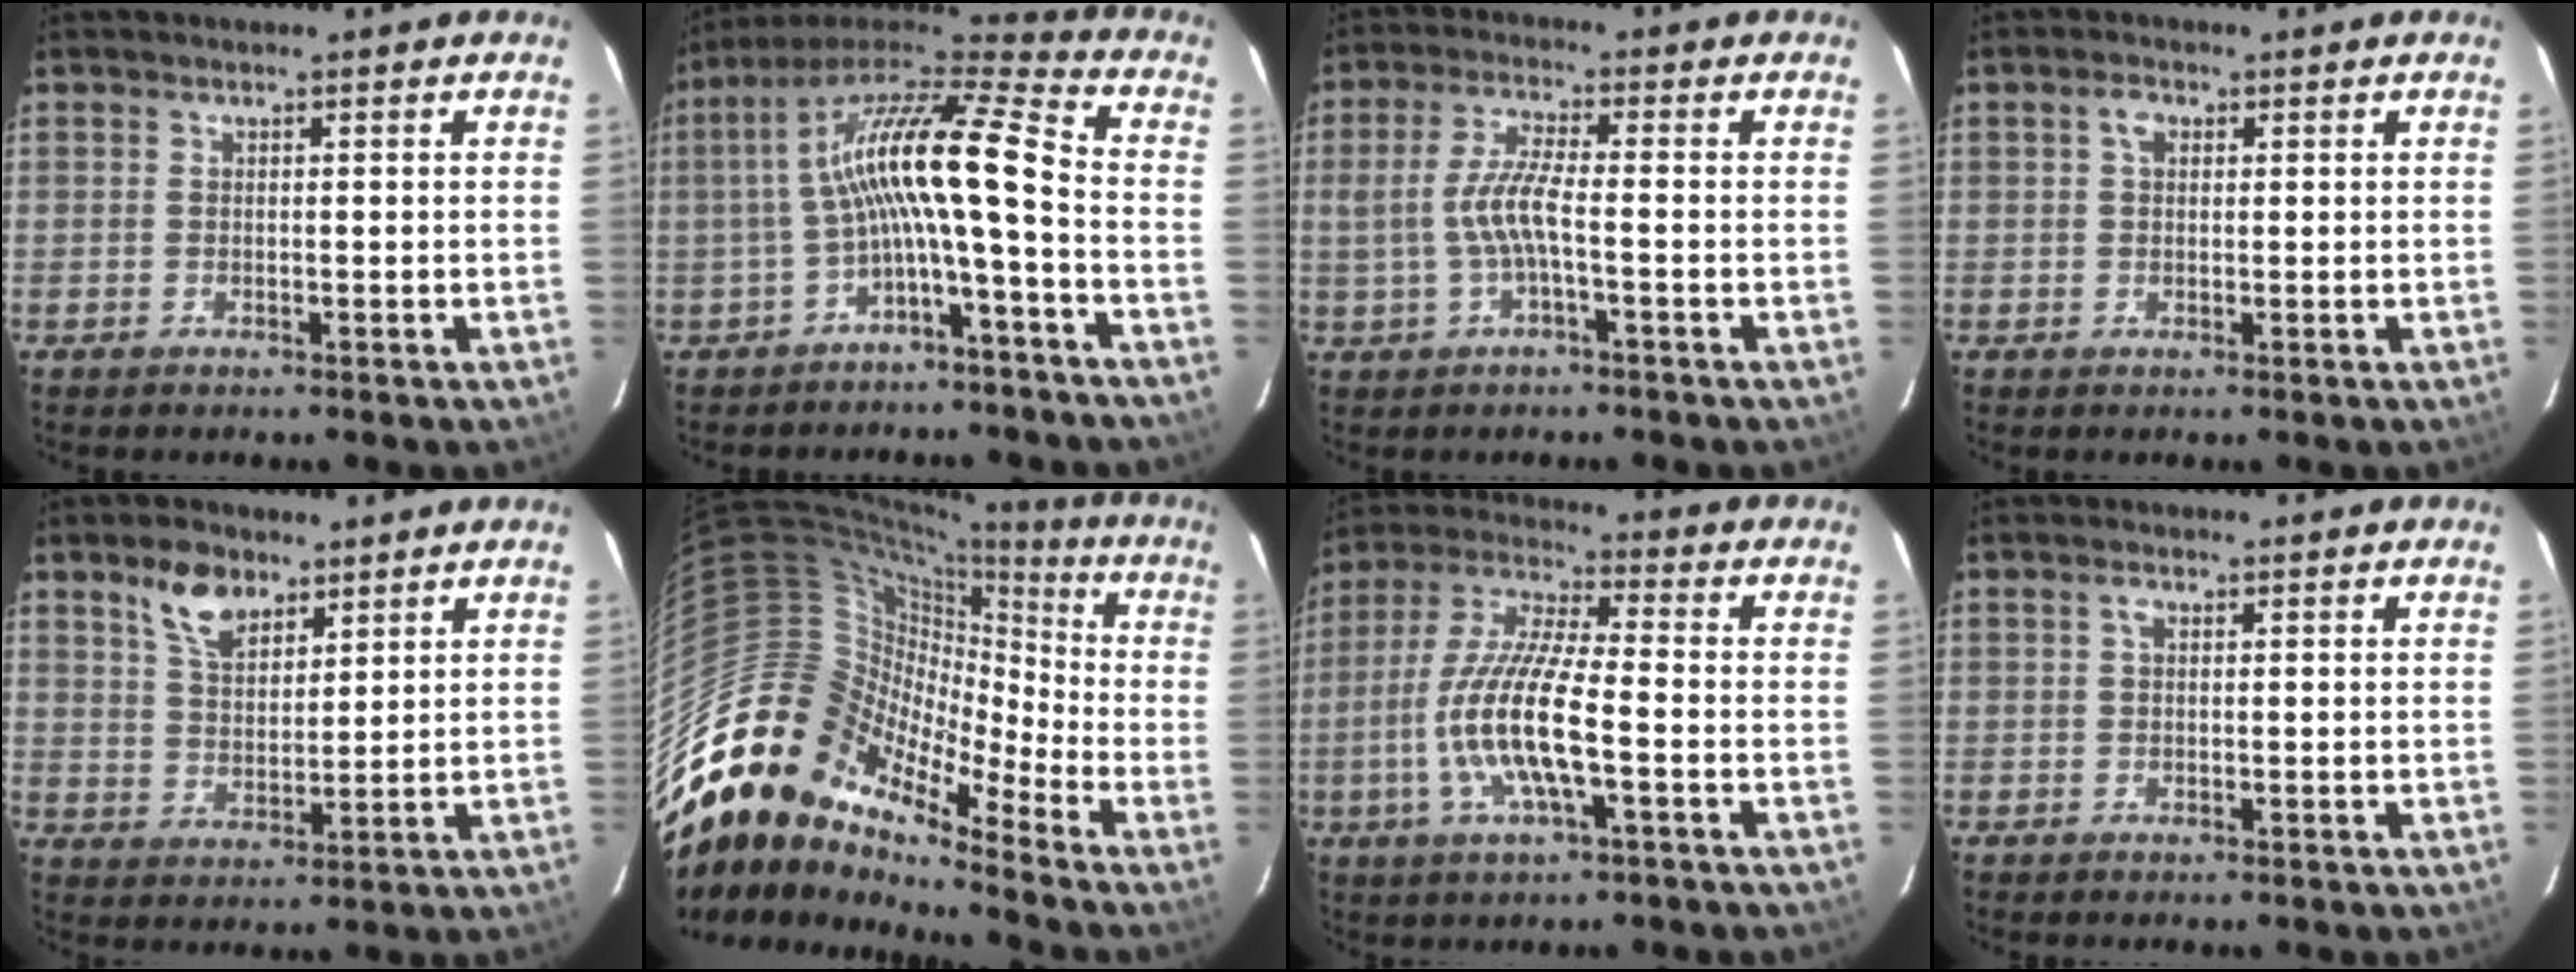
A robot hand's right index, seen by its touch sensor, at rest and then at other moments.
{"total": 14.9, "force": [-2.3, 1.6, 14.6], "torque": [-0.278, 0.020, -0.048]}
{"total": 6.4, "force": [-1.3, 1.0, 6.1], "torque": [-0.129, 0.002, -0.020]}
{"total": 2.1, "force": [0.6, 1.5, 1.3], "torque": [-0.024, 0.009, 0.010]}
{"total": 7.6, "force": [4.9, 4.1, 4.2], "torque": [-0.074, 0.011, 0.092]}
{"total": 15.2, "force": [-11.7, 7.5, 6.1], "torque": [-0.091, 0.007, -0.240]}
{"total": 13.9, "force": [-3.7, 2.7, 13.1], "torque": [-0.271, -0.004, -0.074]}
{"total": 1.0, "force": [0.3, 0.6, 0.8], "torque": [-0.015, 0.005, 0.003]}